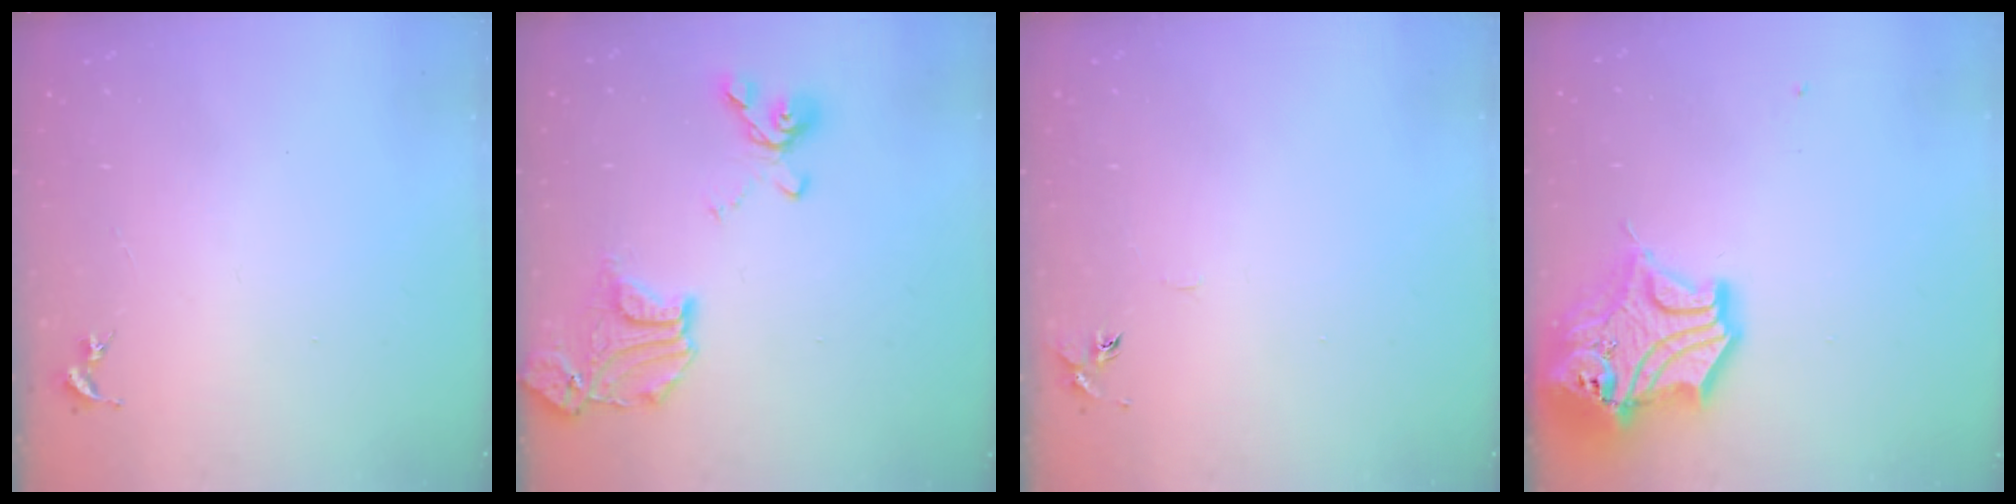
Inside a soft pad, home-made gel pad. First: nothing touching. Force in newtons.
{"total": 19.1, "press": 19.0, "slide": 2.1}
{"total": 4.6, "press": 4.5, "slide": 0.4}
{"total": 17.7, "press": 17.5, "slide": 2.6}